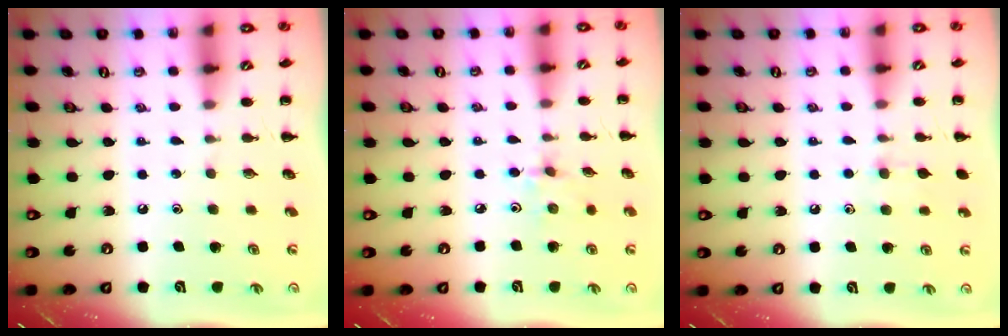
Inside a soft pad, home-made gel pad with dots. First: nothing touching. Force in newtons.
{"total": 3.0, "press": 2.8, "slide": 0.9}
{"total": 6.4, "press": 6.1, "slide": 1.8}